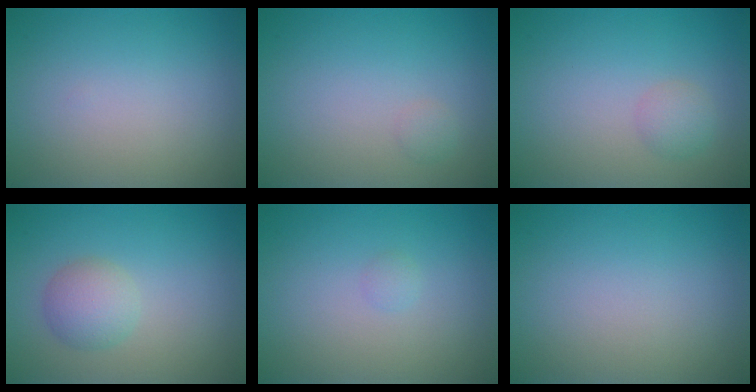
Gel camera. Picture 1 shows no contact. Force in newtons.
{"total": 0.6, "press": 0.6, "slide": 0.0}
{"total": 1.4, "press": 1.4, "slide": 0.1}
{"total": 2.7, "press": 2.7, "slide": 0.0}
{"total": 0.5, "press": 0.5, "slide": 0.0}
{"total": 0.0}